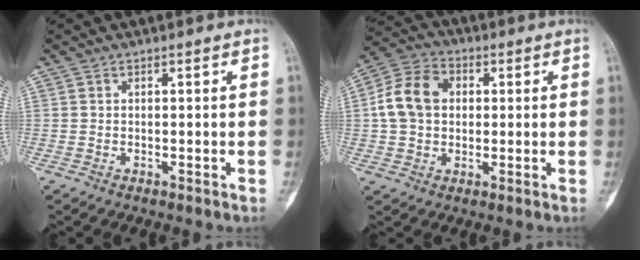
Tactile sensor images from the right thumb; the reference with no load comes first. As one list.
[{"total": 10.4, "force": [1.1, 8.0, 6.5], "torque": [-0.111, 0.023, 0.013]}]